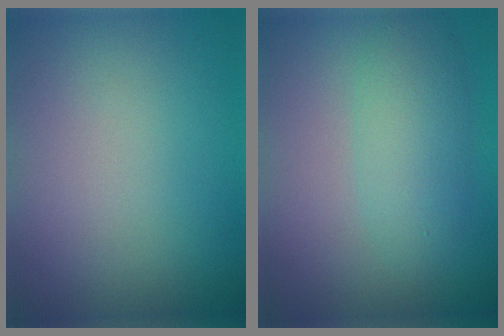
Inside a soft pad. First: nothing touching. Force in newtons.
{"total": 3.7, "press": 3.7, "slide": 0.2}